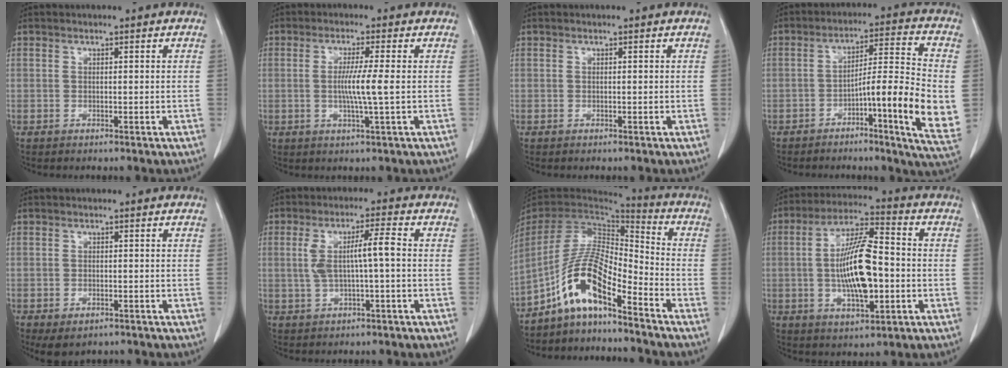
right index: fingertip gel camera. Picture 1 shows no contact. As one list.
[{"total": 5.1, "force": [-0.2, -0.8, 5.0], "torque": [-0.093, -0.010, -0.007]}, {"total": 0.0}, {"total": 13.6, "force": [-3.0, 0.0, 13.2], "torque": [-0.193, 0.002, -0.052]}, {"total": 3.5, "force": [-2.1, 1.9, 2.1], "torque": [-0.036, -0.006, -0.023]}, {"total": 6.4, "force": [0.0, 0.7, 6.3], "torque": [-0.125, 0.018, 0.003]}, {"total": 10.8, "force": [-6.9, 2.3, 7.9], "torque": [-0.166, 0.018, -0.132]}, {"total": 13.2, "force": [-1.5, 3.8, 12.6], "torque": [-0.240, 0.007, -0.025]}]